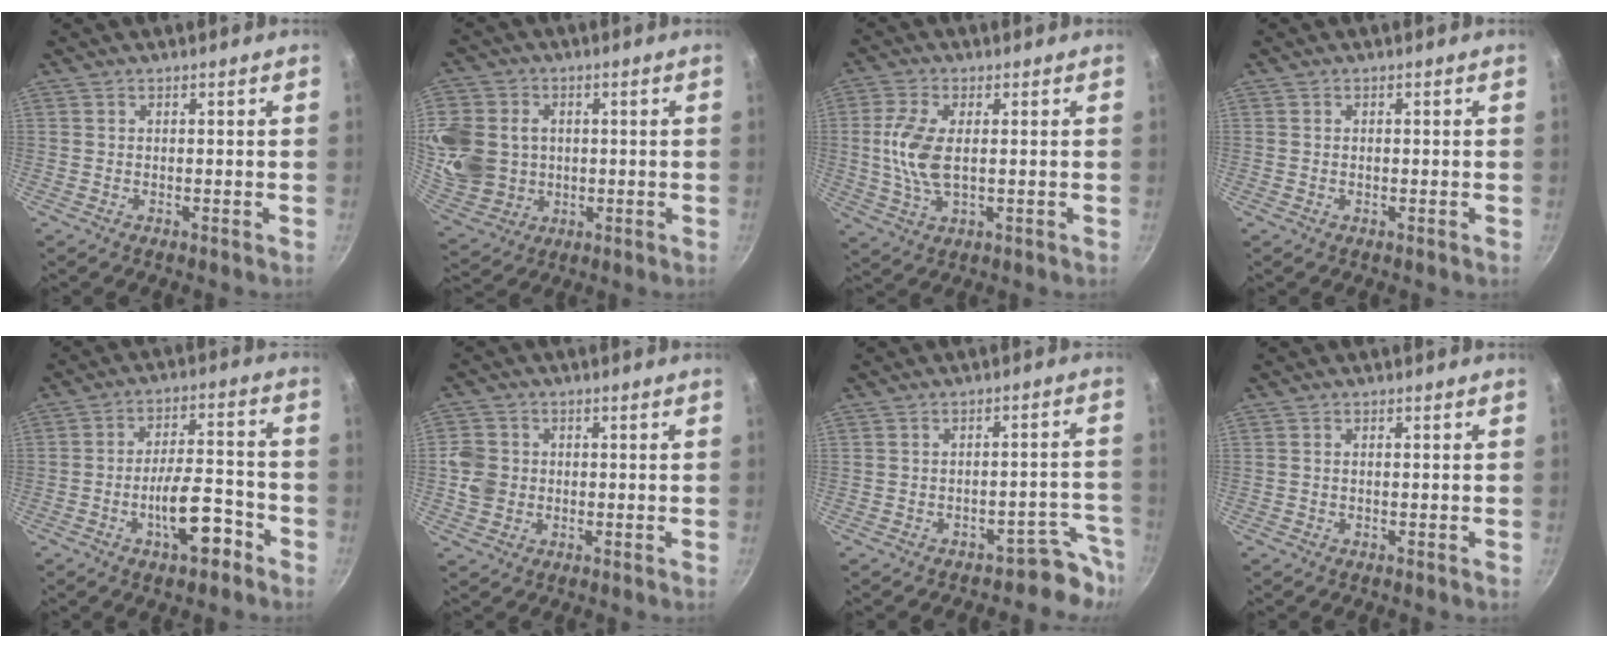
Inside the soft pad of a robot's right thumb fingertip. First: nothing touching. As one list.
[{"total": 17.2, "force": [1.2, 14.7, 9.0], "torque": [-0.193, 0.000, 0.033]}, {"total": 8.8, "force": [0.6, 4.2, 7.7], "torque": [-0.162, 0.000, 0.010]}, {"total": 0.7, "force": [0.0, 0.5, 0.5], "torque": [-0.007, 0.003, -0.001]}, {"total": 11.0, "force": [-5.3, 4.2, 8.6], "torque": [-0.113, 0.047, -0.082]}, {"total": 5.5, "force": [-0.5, 5.0, 2.3], "torque": [-0.027, 0.008, -0.015]}, {"total": 5.6, "force": [-4.7, 2.7, 1.2], "torque": [0.045, 0.064, -0.063]}, {"total": 0.6, "force": [-0.1, 0.3, 0.5], "torque": [-0.009, 0.004, -0.002]}]